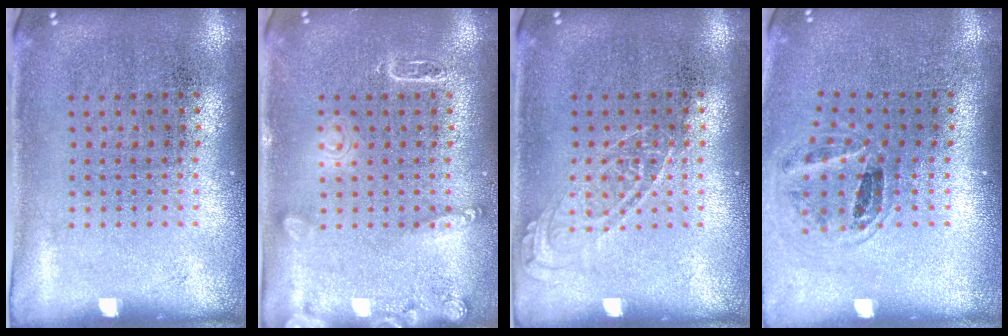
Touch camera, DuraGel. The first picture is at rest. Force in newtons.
{"total": 2.3, "press": 2.2, "slide": 0.3}
{"total": 1.6, "press": 1.5, "slide": 0.3}
{"total": 1.1, "press": 1.0, "slide": 0.3}